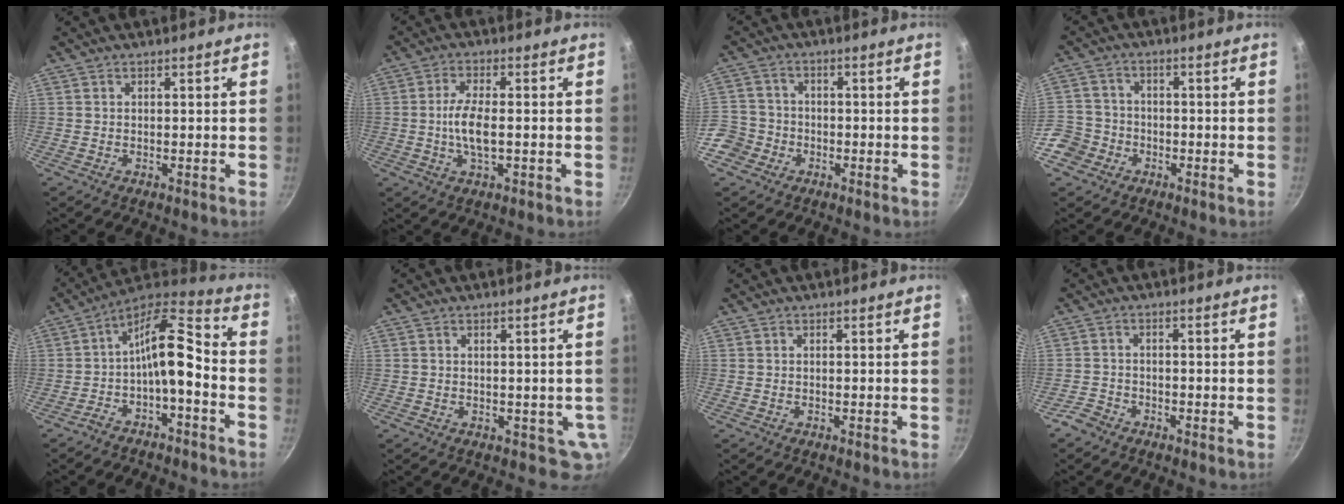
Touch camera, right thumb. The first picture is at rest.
{"total": 6.5, "force": [-0.7, 2.5, 6.0], "torque": [-0.119, 0.007, -0.018]}
{"total": 7.8, "force": [-3.1, 6.8, 2.3], "torque": [-0.037, 0.038, -0.062]}
{"total": 9.2, "force": [-3.9, 7.9, 2.7], "torque": [-0.038, 0.044, -0.078]}
{"total": 12.3, "force": [-3.7, 4.8, 10.7], "torque": [-0.190, 0.061, -0.069]}
{"total": 3.7, "force": [0.1, 2.9, 2.3], "torque": [-0.023, -0.006, 0.005]}
{"total": 0.0}
{"total": 2.9, "force": [-2.3, 1.6, 0.6], "torque": [-0.013, 0.023, -0.044]}